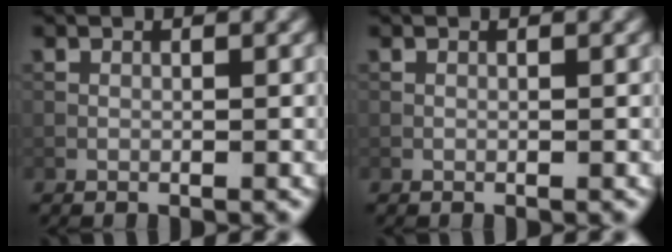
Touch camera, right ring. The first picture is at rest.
{"total": 0.0}